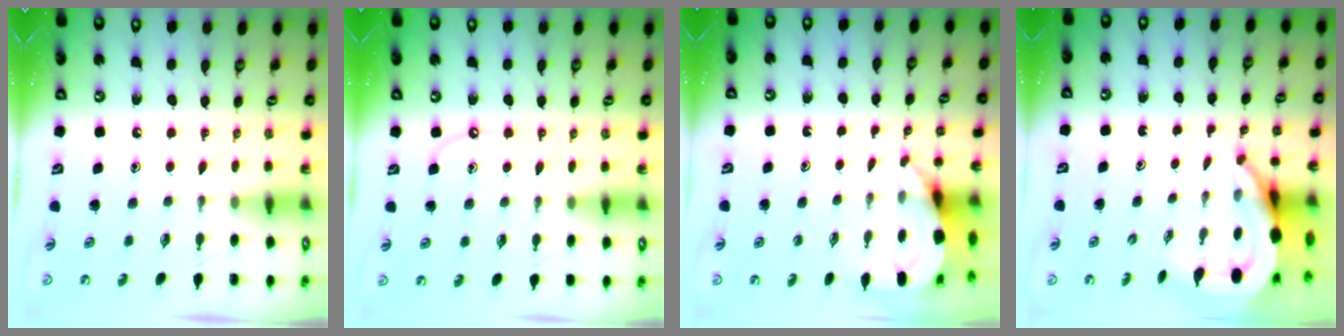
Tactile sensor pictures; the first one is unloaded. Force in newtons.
{"total": 5.0, "press": 4.9, "slide": 0.7}
{"total": 4.0, "press": 4.0, "slide": 0.3}
{"total": 7.6, "press": 7.5, "slide": 1.1}